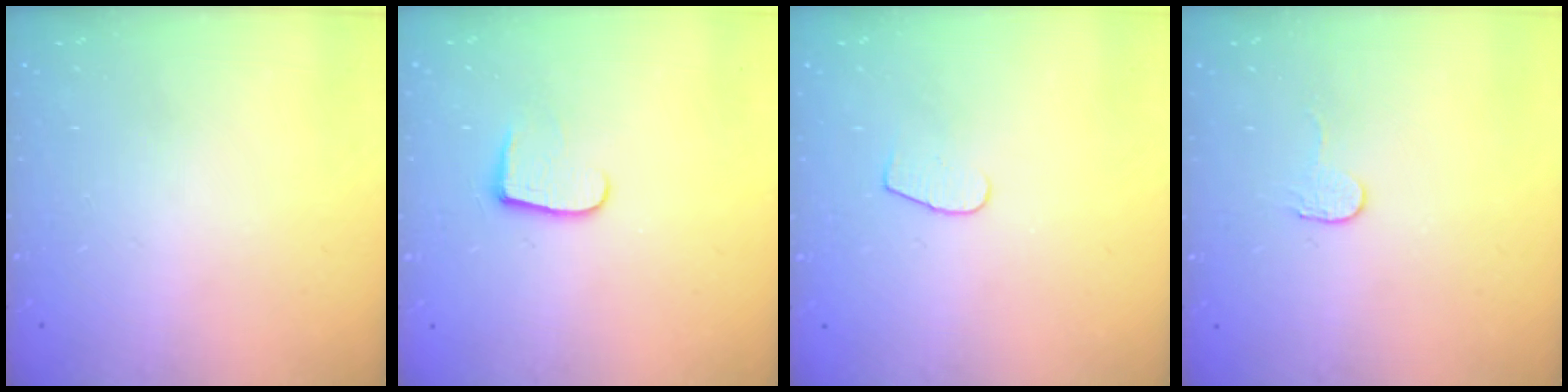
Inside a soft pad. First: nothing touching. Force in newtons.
{"total": 6.9, "press": 6.9, "slide": 0.7}
{"total": 4.6, "press": 4.5, "slide": 0.4}
{"total": 2.7, "press": 2.7, "slide": 0.2}